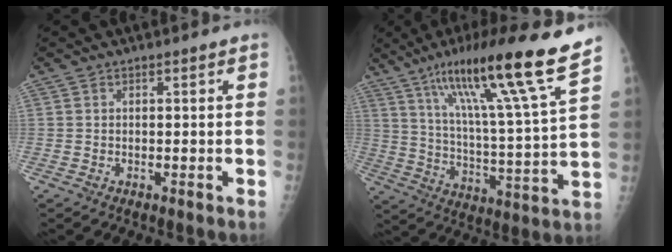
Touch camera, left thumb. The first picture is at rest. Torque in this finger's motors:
{"motor_torque": [0.46, 0.16, 1.61, -1.16, 0.29]}